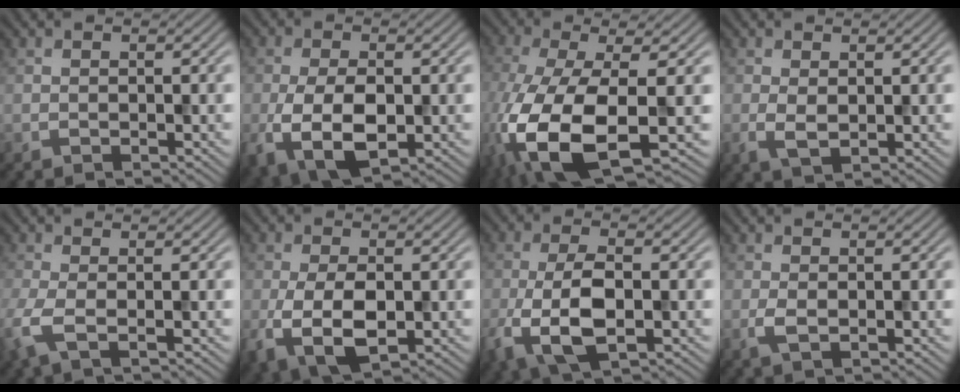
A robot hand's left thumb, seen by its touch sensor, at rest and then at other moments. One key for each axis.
{"total": 8.6, "fx": -2.0, "fy": 4.8, "fz": 6.9, "tx": -0.154, "ty": -0.020, "tz": -0.036}
{"total": 14.9, "fx": -4.8, "fy": 5.8, "fz": 12.9, "tx": -0.322, "ty": -0.045, "tz": -0.073}
{"total": 2.3, "fx": 0.5, "fy": 1.1, "fz": 1.9, "tx": -0.045, "ty": -0.003, "tz": 0.010}
{"total": 3.7, "fx": -0.8, "fy": 1.2, "fz": 3.4, "tx": -0.092, "ty": -0.005, "tz": -0.023}
{"total": 7.7, "fx": -1.7, "fy": 4.3, "fz": 6.3, "tx": -0.144, "ty": -0.020, "tz": -0.026}
{"total": 8.6, "fx": -2.4, "fy": 3.9, "fz": 7.3, "tx": -0.164, "ty": -0.008, "tz": -0.047}
{"total": 1.6, "fx": -0.2, "fy": 0.7, "fz": 1.4, "tx": -0.035, "ty": -0.002, "tz": -0.005}